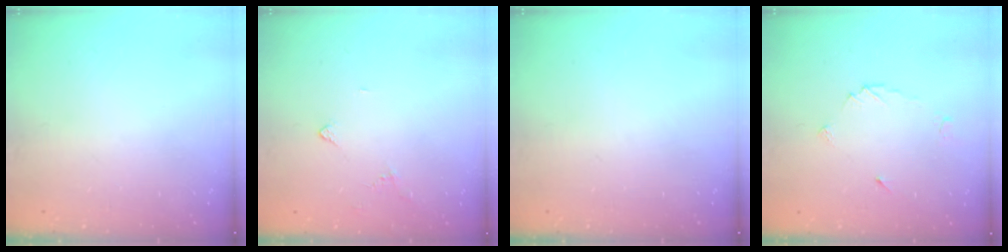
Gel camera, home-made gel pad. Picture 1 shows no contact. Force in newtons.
{"total": 1.8, "press": 1.7, "slide": 0.4}
{"total": 0.0}
{"total": 3.7, "press": 3.7, "slide": 0.4}